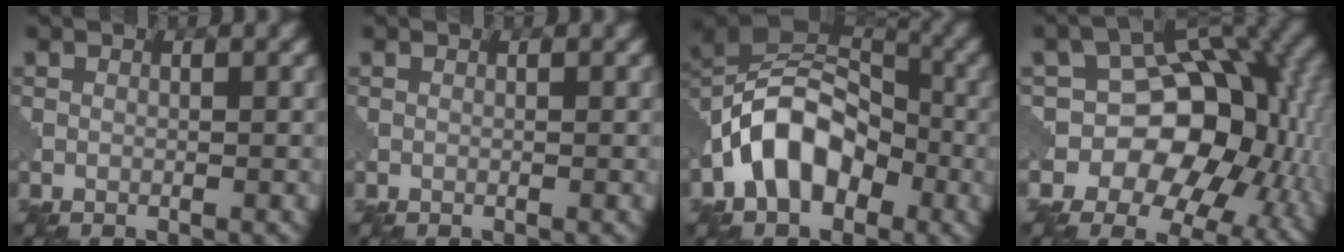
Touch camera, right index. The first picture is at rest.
{"total": 0.0}
{"total": 9.0, "force": [-3.1, 5.8, 6.0], "torque": [-0.103, 0.019, -0.074]}
{"total": 16.1, "force": [-1.4, 11.4, 11.3], "torque": [-0.144, 0.003, -0.017]}